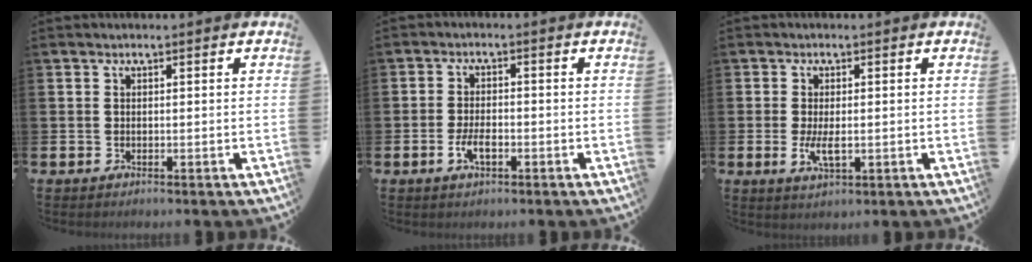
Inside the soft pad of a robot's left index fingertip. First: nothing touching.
{"total": 3.3, "force": [-1.0, 1.5, 2.7], "torque": [-0.051, -0.001, -0.021]}
{"total": 3.3, "force": [-0.1, 1.4, 3.0], "torque": [-0.045, -0.001, -0.005]}